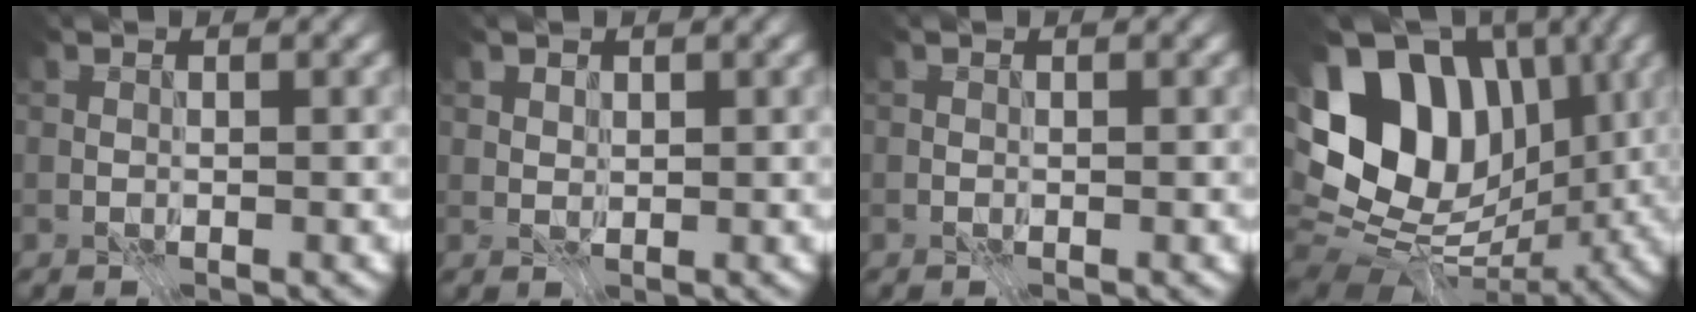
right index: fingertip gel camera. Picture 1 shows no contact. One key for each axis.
{"total": 1.5, "fx": 1.0, "fy": 1.0, "fz": 0.5, "tx": -0.008, "ty": -0.006, "tz": 0.025}
{"total": 0.0}
{"total": 15.2, "fx": 2.8, "fy": 11.1, "fz": 10.0, "tx": -0.160, "ty": 0.011, "tz": 0.047}